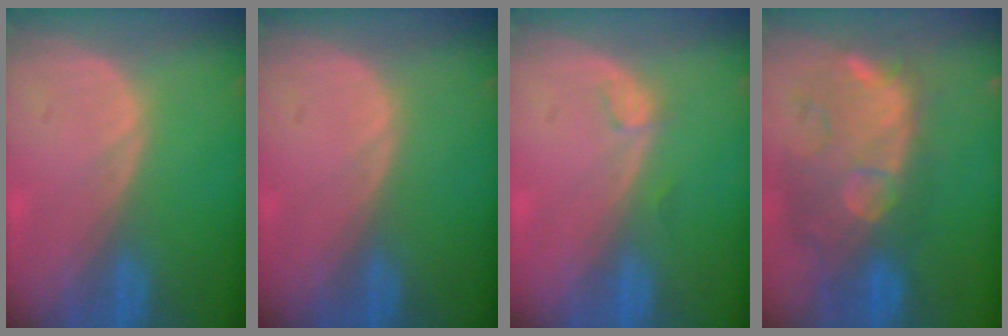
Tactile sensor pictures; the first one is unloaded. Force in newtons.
{"total": 0.0}
{"total": 1.1, "press": 1.1, "slide": 0.2}
{"total": 11.7, "press": 10.7, "slide": 4.8}